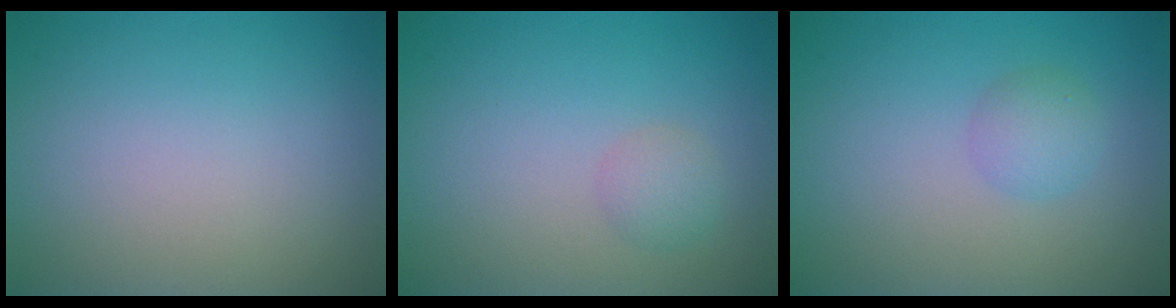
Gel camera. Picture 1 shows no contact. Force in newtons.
{"total": 1.4, "press": 1.4, "slide": 0.1}
{"total": 1.8, "press": 1.8, "slide": 0.0}